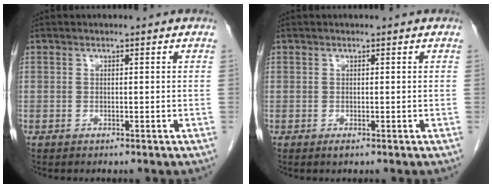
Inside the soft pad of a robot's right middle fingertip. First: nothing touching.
{"total": 0.5, "force": [-0.3, 0.2, 0.4], "torque": [-0.004, -0.001, -0.005]}